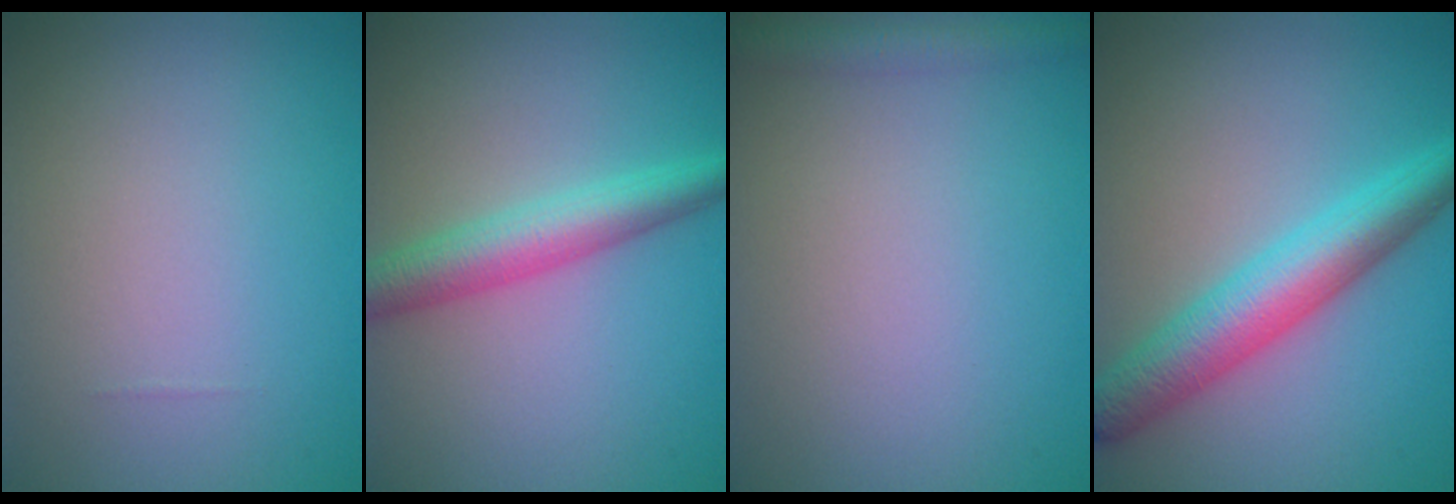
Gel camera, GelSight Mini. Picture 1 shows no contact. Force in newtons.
{"total": 4.3, "press": 4.3, "slide": 0.1}
{"total": 1.8, "press": 1.8, "slide": 0.1}
{"total": 5.9, "press": 5.9, "slide": 0.2}